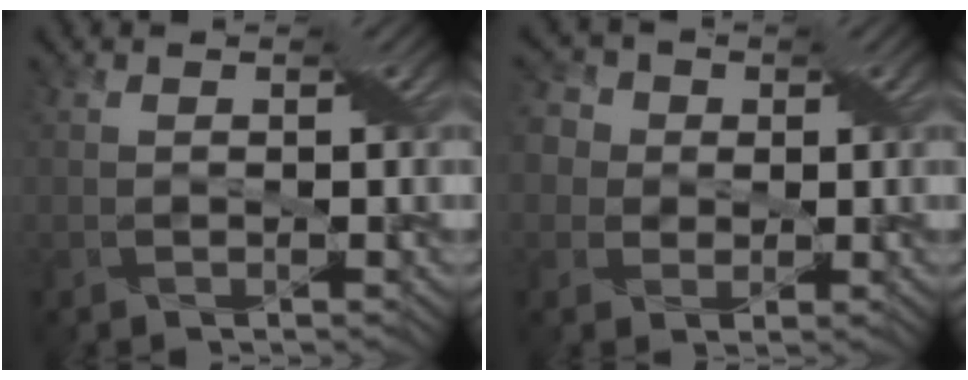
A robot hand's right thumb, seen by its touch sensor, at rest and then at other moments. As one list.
[{"total": 6.5, "force": [1.9, 5.6, 2.8], "torque": [-0.085, 0.026, 0.008]}]